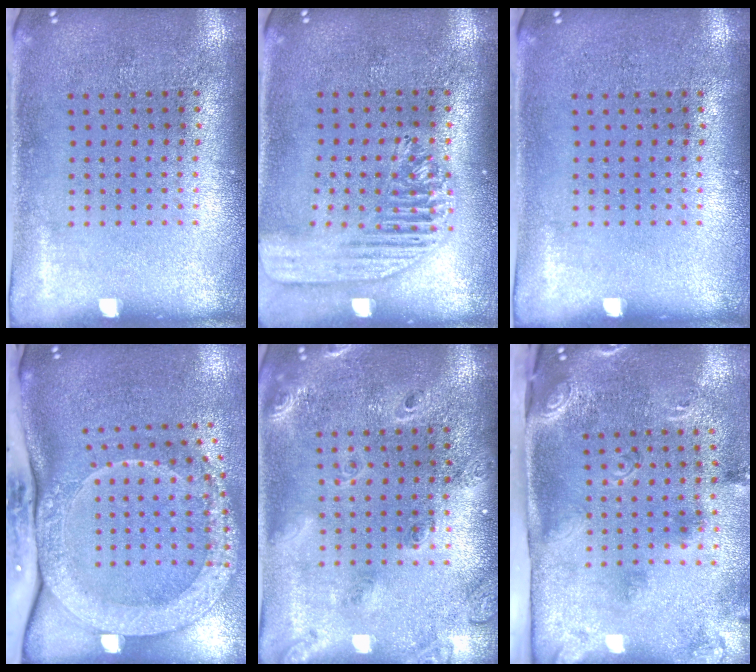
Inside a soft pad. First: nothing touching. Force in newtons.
{"total": 1.6, "press": 1.4, "slide": 0.6}
{"total": 0.0}
{"total": 3.2, "press": 2.3, "slide": 2.3}
{"total": 1.9, "press": 1.7, "slide": 0.8}
{"total": 3.0, "press": 1.8, "slide": 2.3}